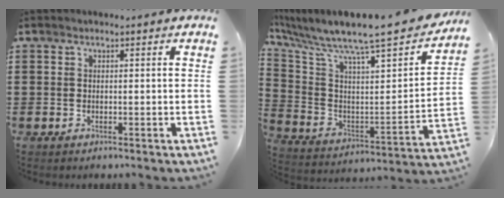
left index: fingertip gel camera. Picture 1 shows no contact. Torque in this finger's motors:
{"motor_torque": [0.68, -0.28, 1.05, 0.21]}